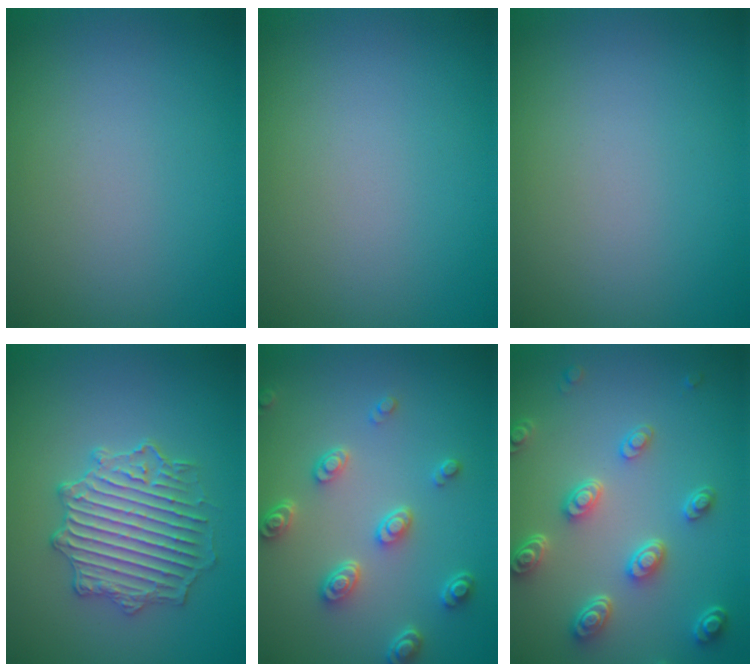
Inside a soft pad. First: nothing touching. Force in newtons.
{"total": 0.0}
{"total": 0.0}
{"total": 4.8, "press": 4.5, "slide": 1.7}
{"total": 4.0, "press": 3.1, "slide": 2.6}
{"total": 4.7, "press": 3.7, "slide": 2.9}